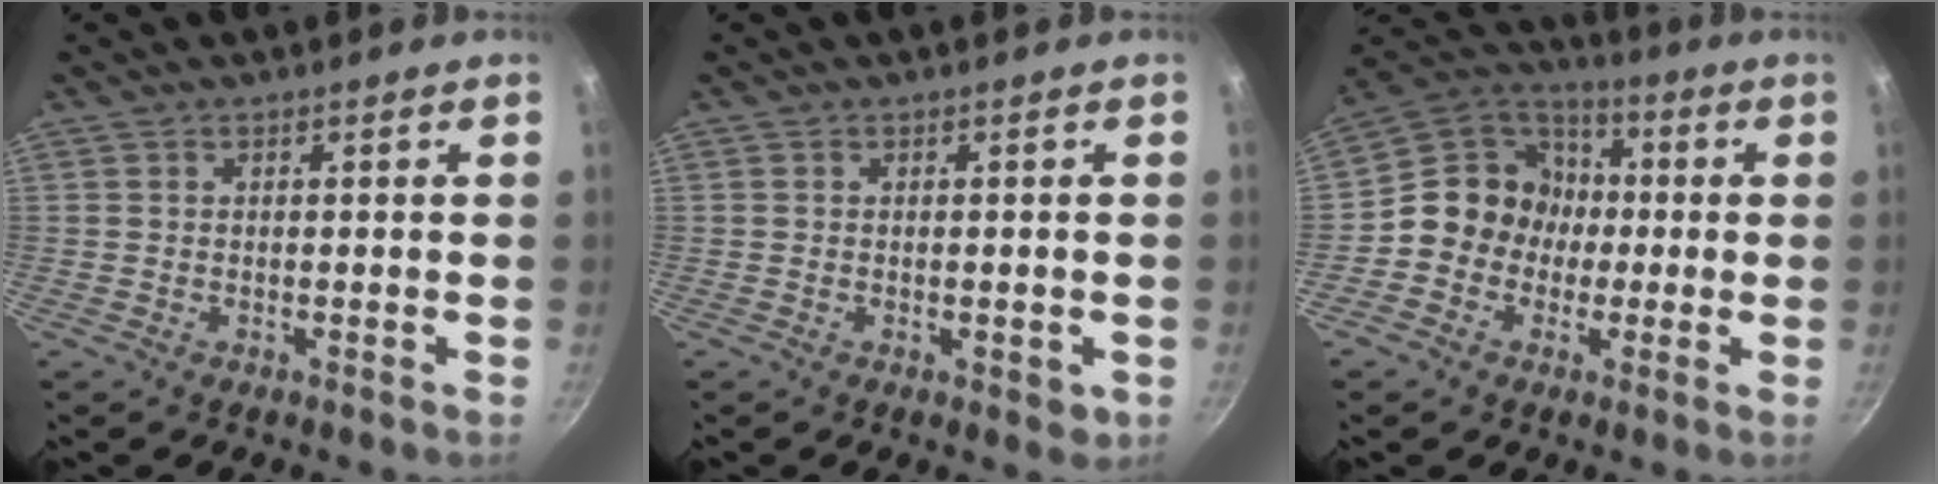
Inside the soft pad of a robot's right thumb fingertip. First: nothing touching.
{"total": 2.9, "force": [-0.7, 1.3, 2.4], "torque": [-0.032, -0.006, -0.008]}
{"total": 12.0, "force": [-1.3, 11.1, 4.6], "torque": [-0.025, 0.033, -0.043]}